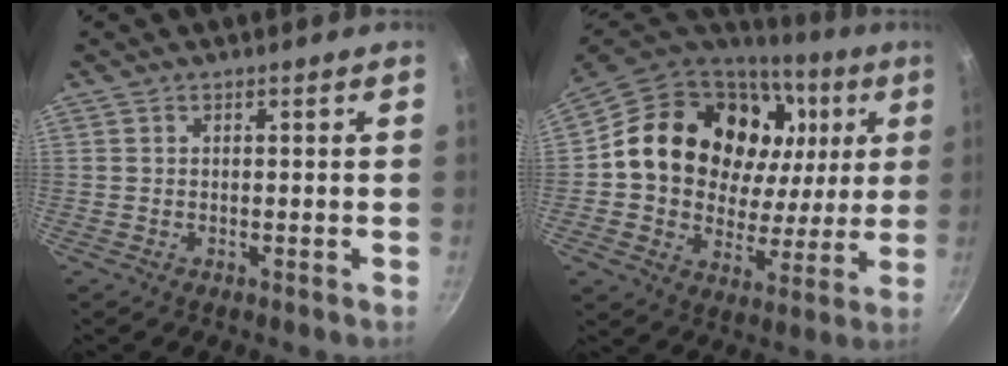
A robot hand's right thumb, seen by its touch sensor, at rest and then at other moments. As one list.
[{"total": 26.6, "force": [7.3, 20.1, 15.9], "torque": [-0.253, 0.010, 0.122]}]